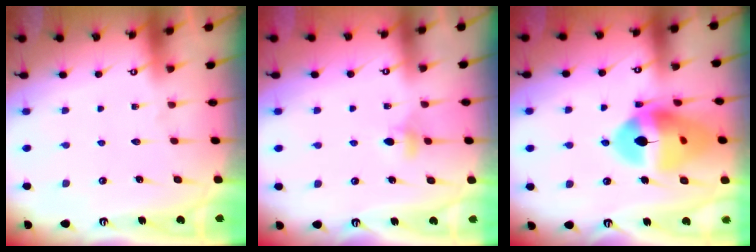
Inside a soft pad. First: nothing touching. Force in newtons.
{"total": 3.4, "press": 3.3, "slide": 0.8}
{"total": 19.0, "press": 18.9, "slide": 2.3}